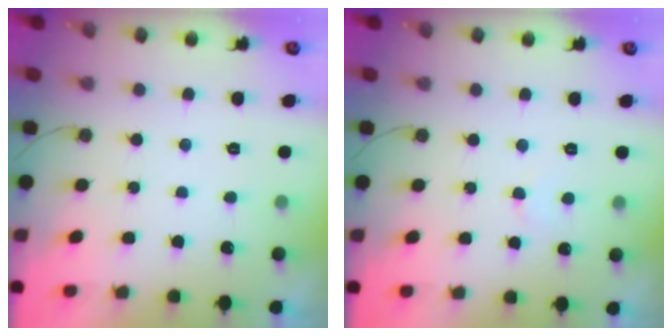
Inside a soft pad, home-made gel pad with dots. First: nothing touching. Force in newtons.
{"total": 2.9, "press": 2.9, "slide": 0.3}